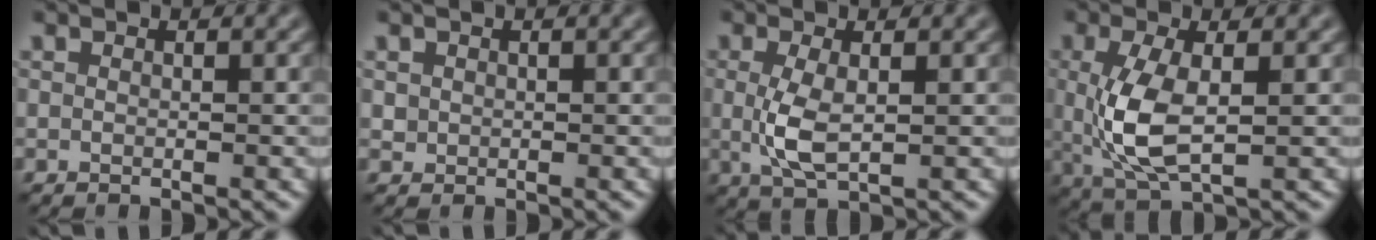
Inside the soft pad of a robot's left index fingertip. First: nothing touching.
{"total": 0.7, "force": [0.2, 0.7, 0.1], "torque": [0.000, -0.005, 0.007]}
{"total": 3.4, "force": [0.0, 1.2, 3.2], "torque": [-0.075, -0.003, 0.003]}
{"total": 5.7, "force": [0.1, 2.4, 5.2], "torque": [-0.125, -0.007, 0.007]}